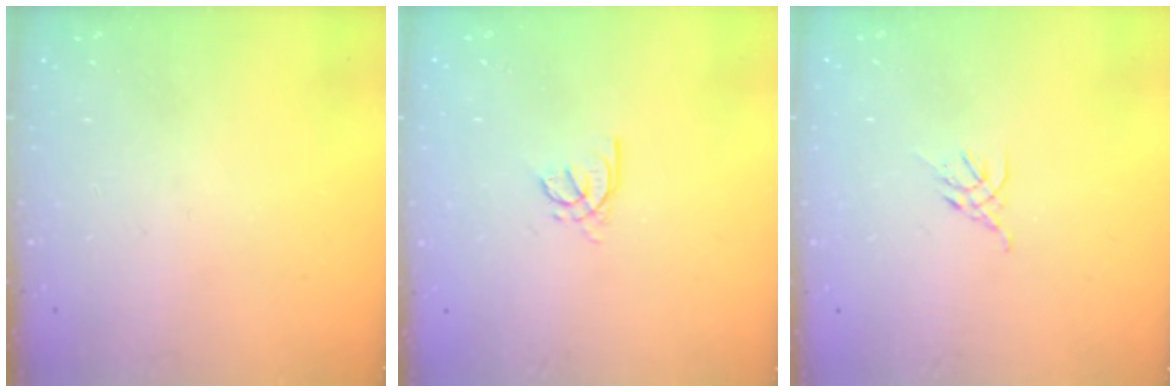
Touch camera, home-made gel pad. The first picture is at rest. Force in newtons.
{"total": 2.1, "press": 2.0, "slide": 0.6}
{"total": 2.7, "press": 2.6, "slide": 0.7}